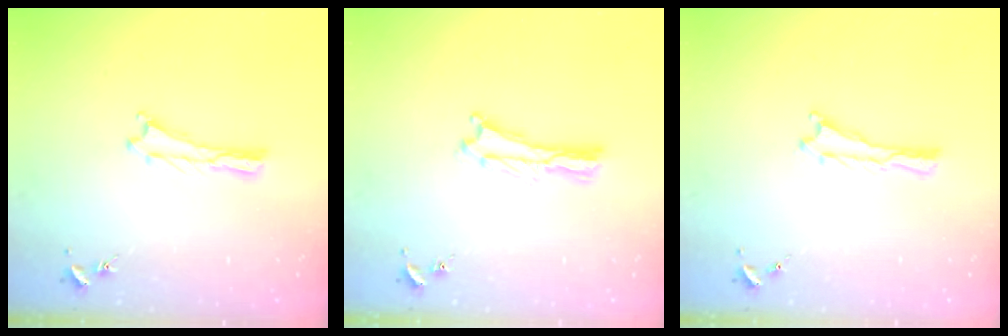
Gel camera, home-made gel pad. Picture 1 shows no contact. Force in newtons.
{"total": 0.7, "press": 0.6, "slide": 0.2}
{"total": 0.0}